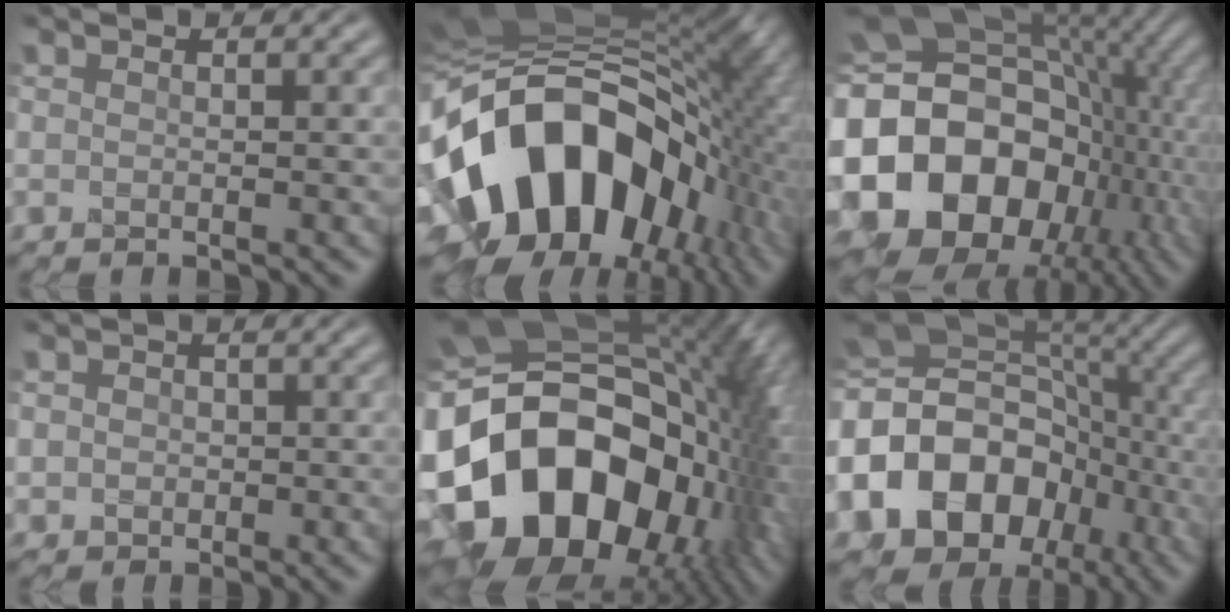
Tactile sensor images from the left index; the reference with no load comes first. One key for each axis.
{"total": 17.9, "fx": -3.3, "fy": 12.8, "fz": 12.0, "tx": -0.211, "ty": -0.005, "tz": -0.057}
{"total": 19.2, "fx": -3.0, "fy": 15.3, "fz": 11.2, "tx": -0.235, "ty": -0.012, "tz": -0.049}
{"total": 2.4, "fx": 0.4, "fy": 2.3, "fz": 0.5, "tx": 0.013, "ty": 0.006, "tz": -0.015}
{"total": 19.5, "fx": -2.8, "fy": 13.8, "fz": 13.5, "tx": -0.259, "ty": -0.018, "tz": -0.037}
{"total": 16.3, "fx": -4.3, "fy": 12.9, "fz": 8.8, "tx": -0.193, "ty": -0.004, "tz": -0.084}